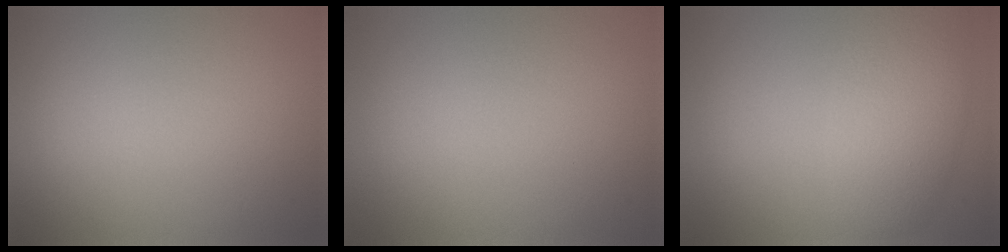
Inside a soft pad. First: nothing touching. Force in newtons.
{"total": 0.0}
{"total": 5.0, "press": 5.0, "slide": 0.0}